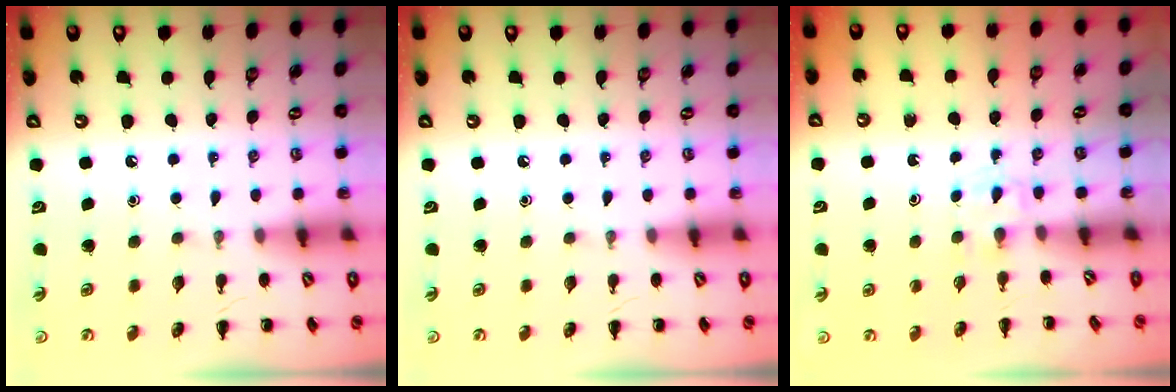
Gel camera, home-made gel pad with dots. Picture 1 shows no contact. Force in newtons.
{"total": 0.0}
{"total": 2.3, "press": 2.1, "slide": 0.8}